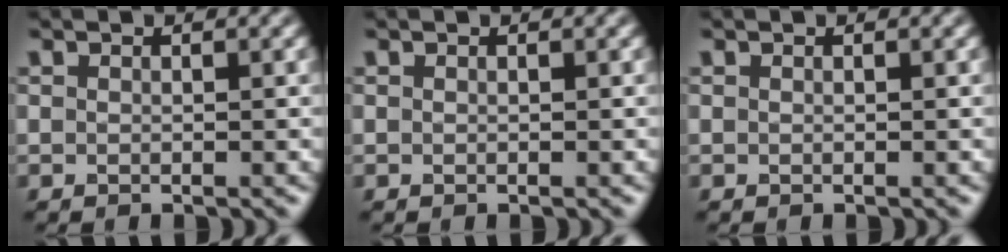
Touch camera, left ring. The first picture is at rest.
{"total": 0.0}
{"total": 0.0}